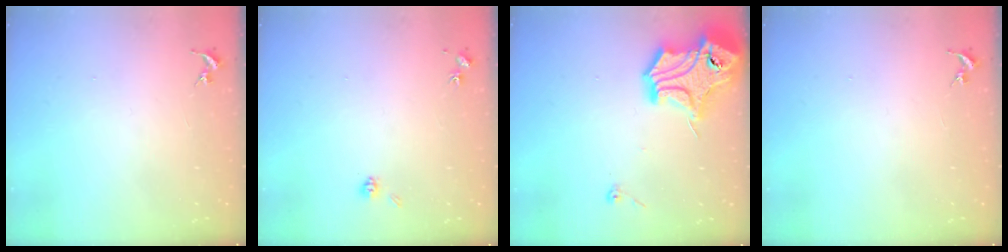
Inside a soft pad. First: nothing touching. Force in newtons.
{"total": 4.1, "press": 4.0, "slide": 1.1}
{"total": 17.4, "press": 17.3, "slide": 2.1}
{"total": 0.0}